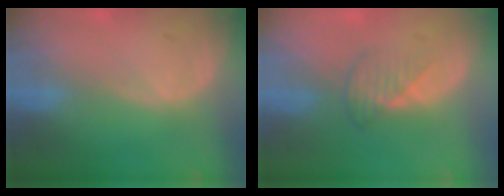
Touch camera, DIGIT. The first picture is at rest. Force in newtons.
{"total": 2.7, "press": 2.6, "slide": 0.5}